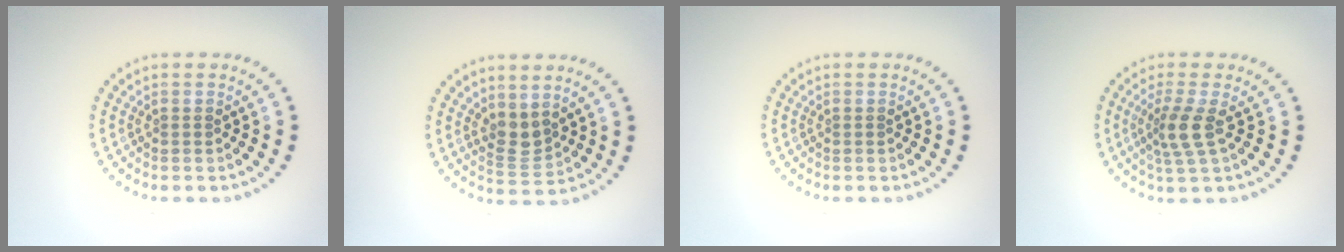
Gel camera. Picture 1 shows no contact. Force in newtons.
{"total": 2.1, "press": 1.7, "slide": 1.2}
{"total": 0.0}
{"total": 2.8, "press": 2.2, "slide": 1.8}